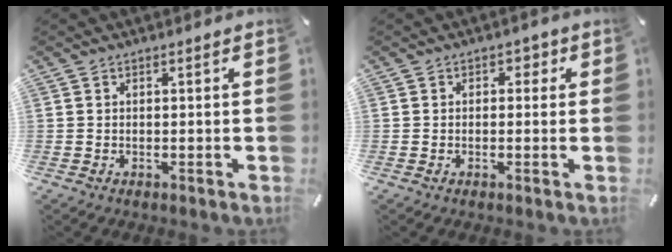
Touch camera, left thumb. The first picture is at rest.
{"total": 1.8, "force": [-0.1, 1.4, 1.1], "torque": [-0.008, 0.002, -0.008]}